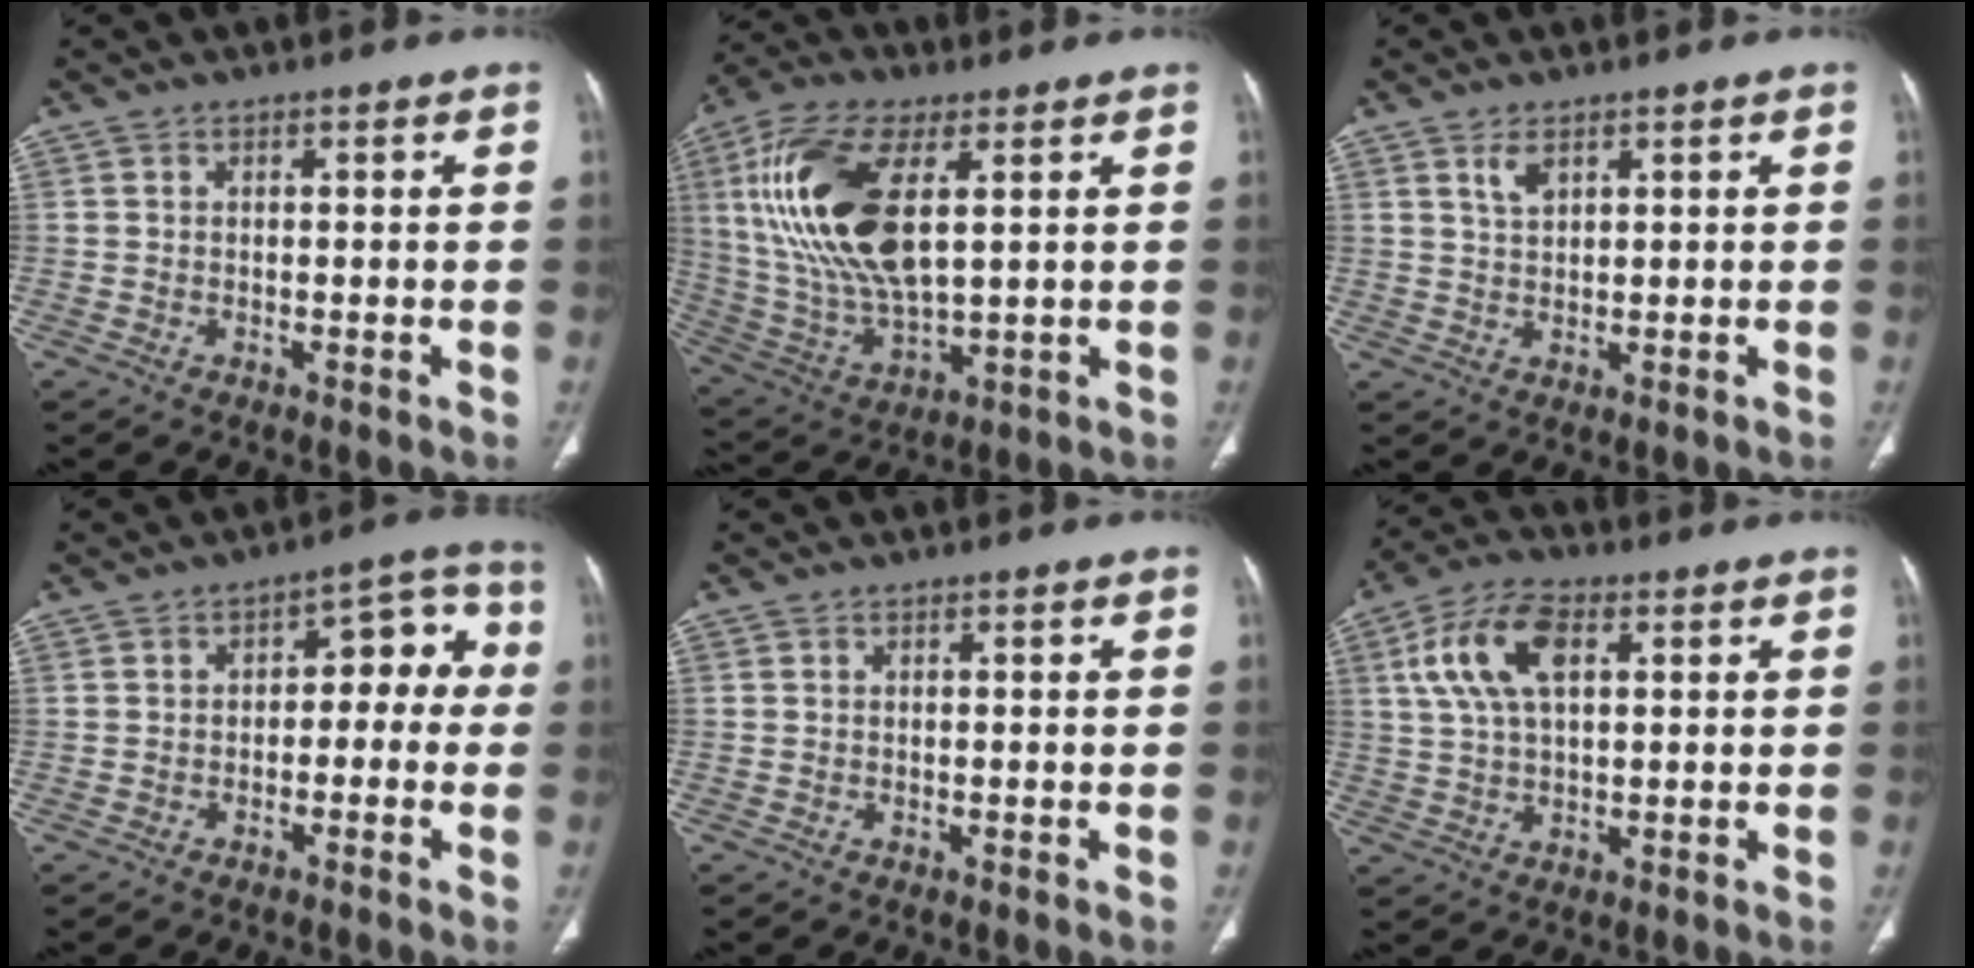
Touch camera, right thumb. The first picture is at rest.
{"total": 20.5, "force": [5.0, 9.2, 17.6], "torque": [-0.373, -0.014, 0.100]}
{"total": 3.0, "force": [1.8, 1.4, 1.9], "torque": [-0.033, -0.008, 0.041]}
{"total": 7.9, "force": [-0.5, 4.8, 6.3], "torque": [-0.037, 0.043, -0.017]}
{"total": 0.0}
{"total": 11.2, "force": [3.6, 5.9, 8.9], "torque": [-0.179, 0.011, 0.067]}